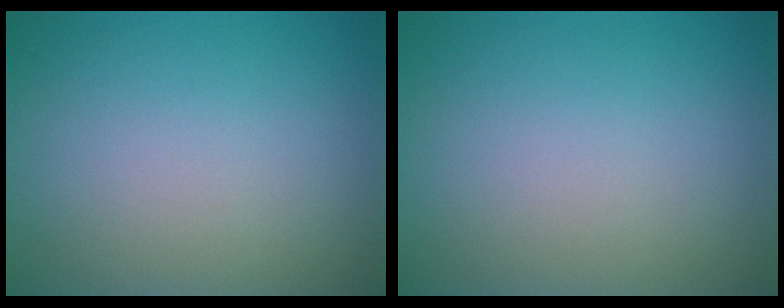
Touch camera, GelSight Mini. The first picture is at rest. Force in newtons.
{"total": 0.0}